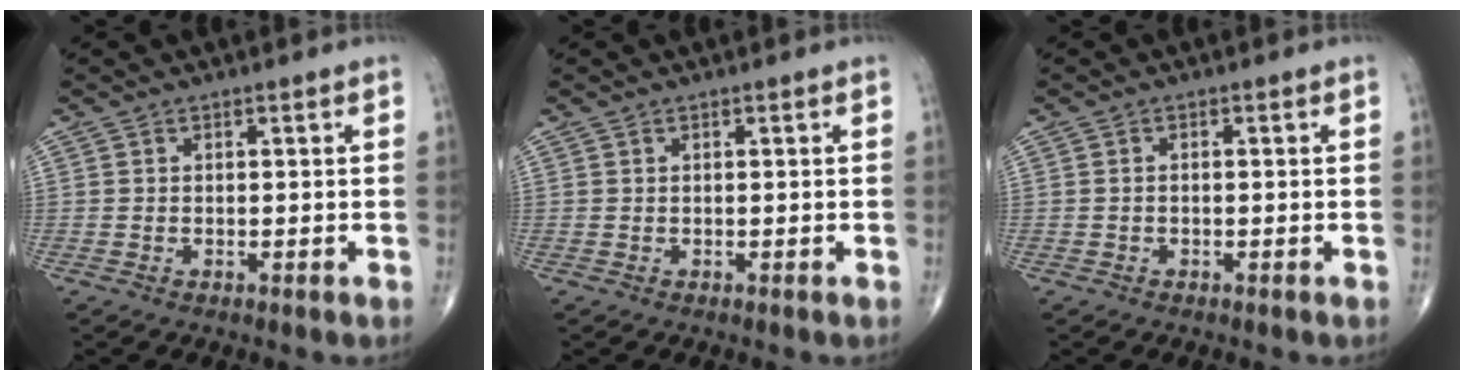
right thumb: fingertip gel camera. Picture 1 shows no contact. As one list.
[{"total": 0.0}, {"total": 0.6, "force": [-0.2, 0.4, 0.4], "torque": [-0.007, 0.002, -0.006]}]